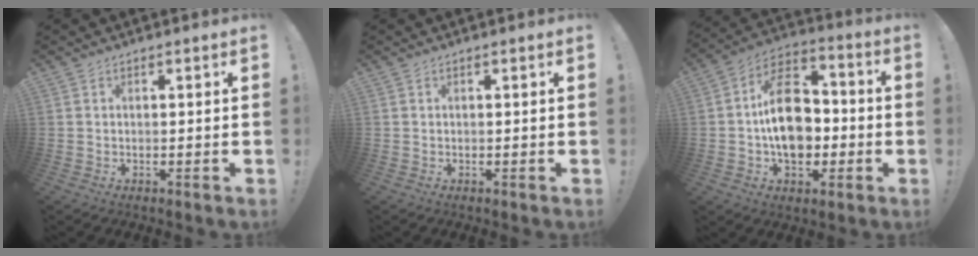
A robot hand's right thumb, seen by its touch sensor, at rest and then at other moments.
{"total": 0.0}
{"total": 18.2, "force": [-1.2, 12.9, 12.8], "torque": [-0.198, 0.015, -0.017]}